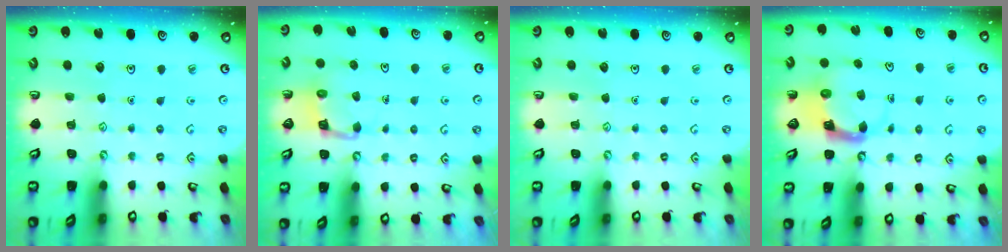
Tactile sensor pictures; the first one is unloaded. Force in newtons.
{"total": 2.8, "press": 2.8, "slide": 0.2}
{"total": 0.0}
{"total": 3.8, "press": 3.7, "slide": 0.7}